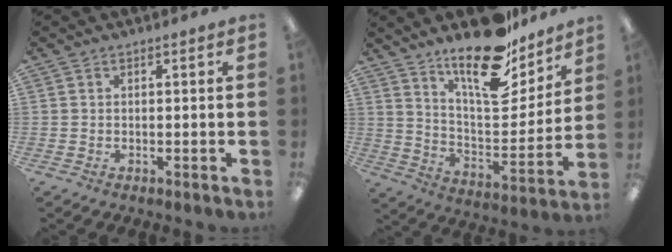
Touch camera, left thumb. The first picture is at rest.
{"total": 20.2, "force": [14.9, 7.5, 11.3], "torque": [-0.170, -0.107, 0.254]}